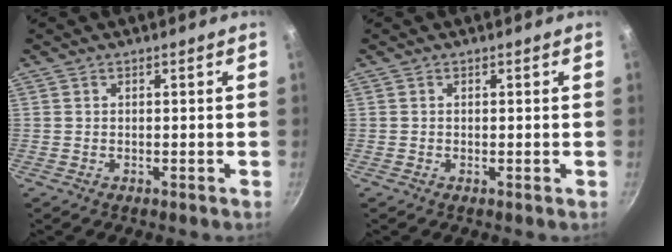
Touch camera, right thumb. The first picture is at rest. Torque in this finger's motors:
{"motor_torque": [0.27, 0.09, 0.27, 0.02, 0.01]}